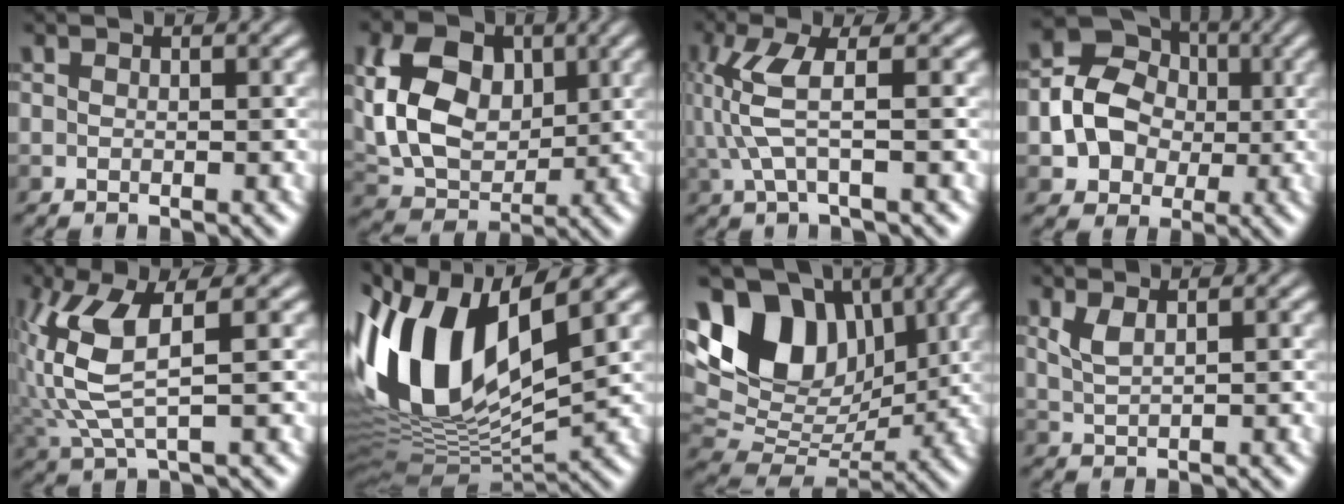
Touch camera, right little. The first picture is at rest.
{"total": 9.3, "force": [1.0, 6.6, 6.5], "torque": [-0.146, 0.004, 0.011]}
{"total": 4.5, "force": [-0.4, 1.1, 4.3], "torque": [-0.113, 0.005, -0.009]}
{"total": 7.4, "force": [-0.6, 6.2, 3.8], "torque": [-0.071, 0.011, -0.023]}
{"total": 7.6, "force": [0.4, 3.1, 6.9], "torque": [-0.160, 0.005, 0.003]}
{"total": 12.9, "force": [1.9, 6.7, 10.9], "torque": [-0.234, 0.011, 0.027]}
{"total": 12.0, "force": [4.8, 8.1, 7.5], "torque": [-0.144, 0.035, 0.081]}
{"total": 1.8, "force": [0.3, 0.5, 1.7], "torque": [-0.043, 0.000, 0.010]}